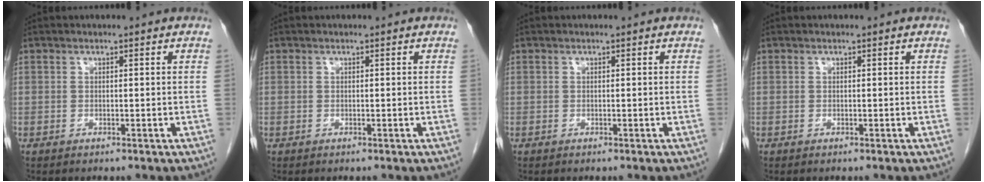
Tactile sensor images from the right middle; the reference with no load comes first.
{"total": 0.0}
{"total": 0.0}
{"total": 0.0}